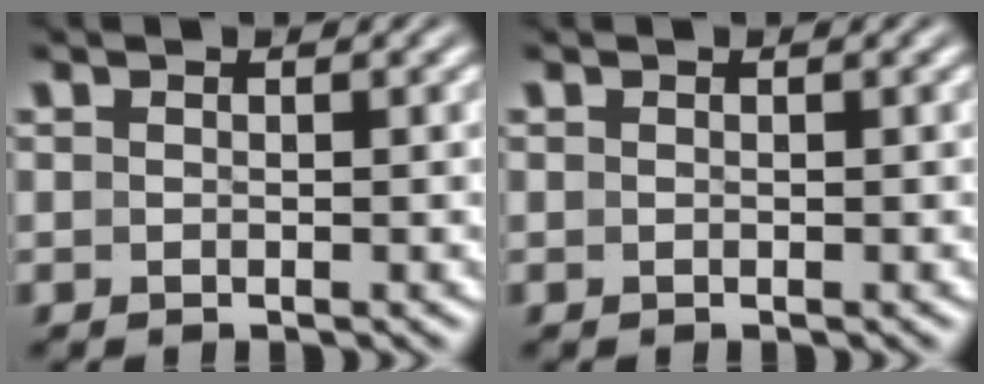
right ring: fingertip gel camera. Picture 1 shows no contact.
{"total": 0.0}